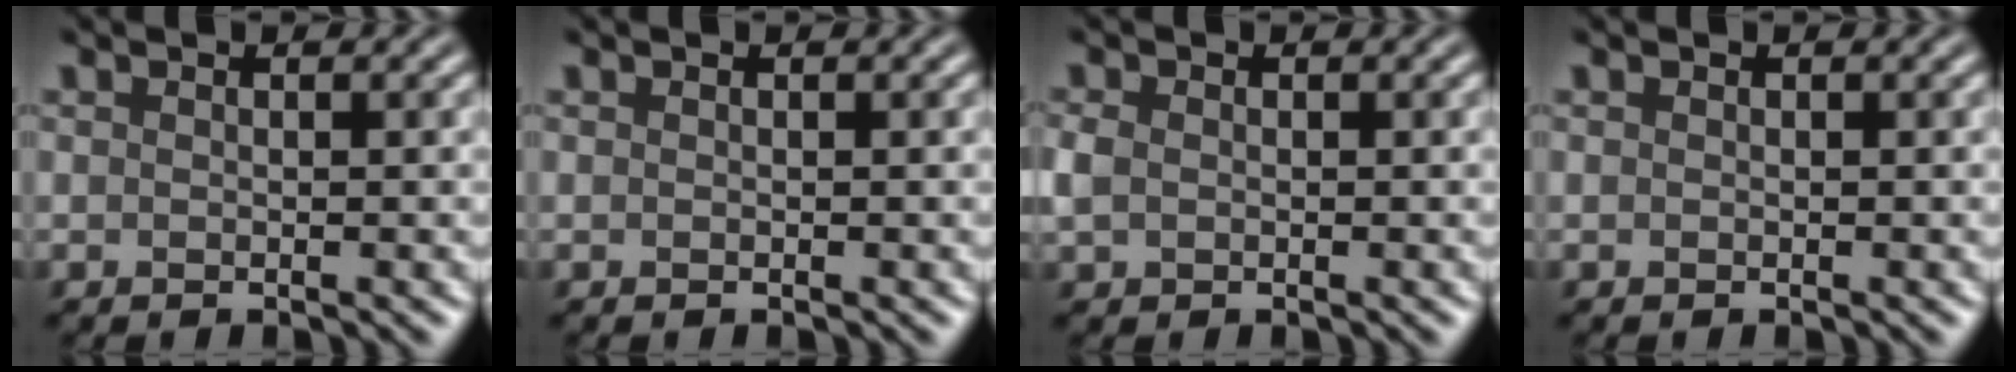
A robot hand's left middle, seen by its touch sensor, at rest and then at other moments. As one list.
[{"total": 0.0}, {"total": 1.6, "force": [0.0, 1.3, 0.8], "torque": [-0.020, 0.000, -0.003]}, {"total": 0.0}]